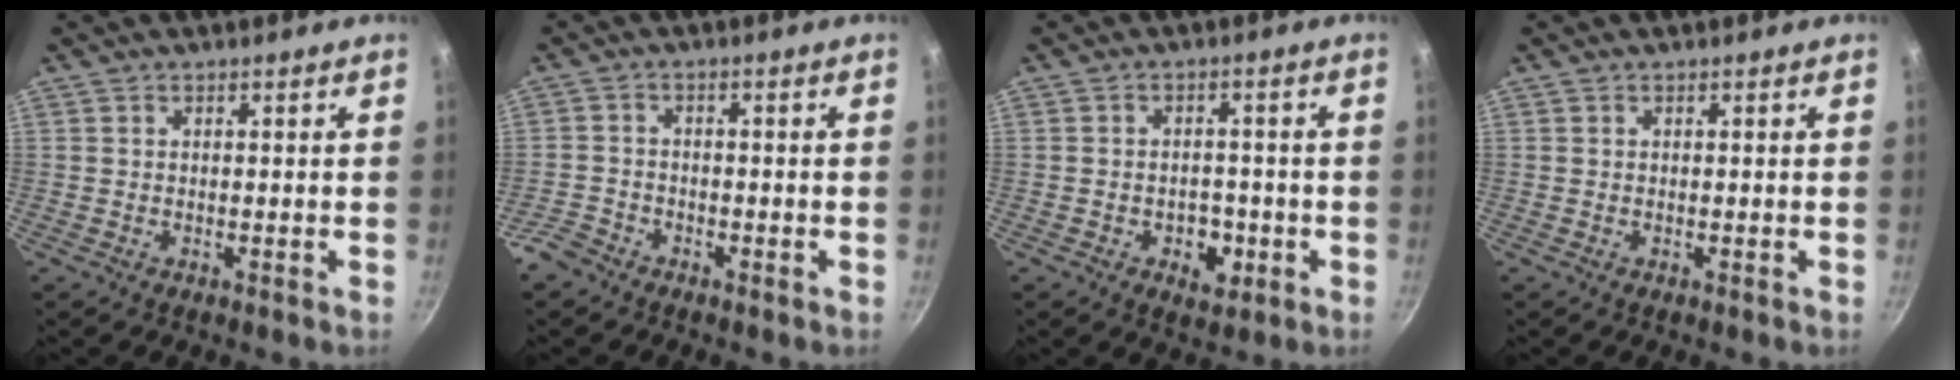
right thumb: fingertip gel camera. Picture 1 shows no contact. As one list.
[{"total": 3.8, "force": [-2.9, 2.3, 0.9], "torque": [-0.017, 0.030, -0.058]}, {"total": 5.5, "force": [-1.9, 3.8, 3.4], "torque": [-0.027, 0.009, -0.025]}, {"total": 0.0}]